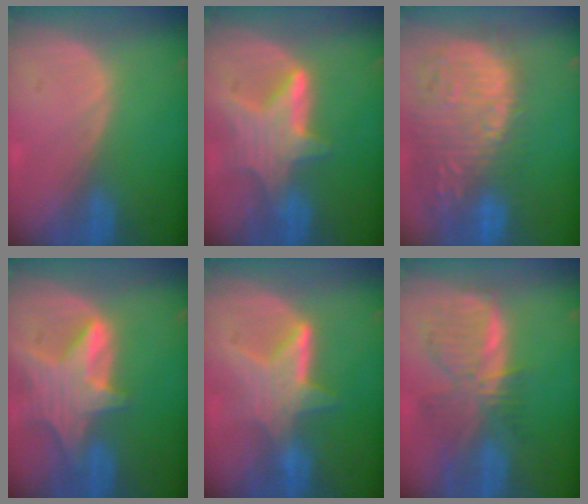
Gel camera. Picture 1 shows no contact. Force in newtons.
{"total": 6.9, "press": 6.7, "slide": 1.7}
{"total": 15.8, "press": 13.0, "slide": 9.0}
{"total": 8.2, "press": 7.3, "slide": 3.8}
{"total": 6.2, "press": 6.0, "slide": 1.4}
{"total": 8.4, "press": 7.4, "slide": 4.1}